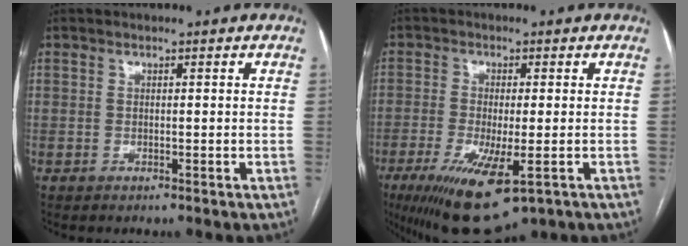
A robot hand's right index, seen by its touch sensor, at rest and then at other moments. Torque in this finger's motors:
{"motor_torque": [1.75, -0.39, 0.71, 0.19]}